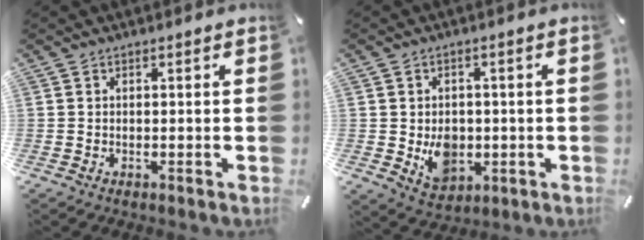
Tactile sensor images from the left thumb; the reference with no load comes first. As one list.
[{"total": 7.6, "force": [-1.0, 6.4, 4.0], "torque": [-0.045, 0.005, -0.011]}]